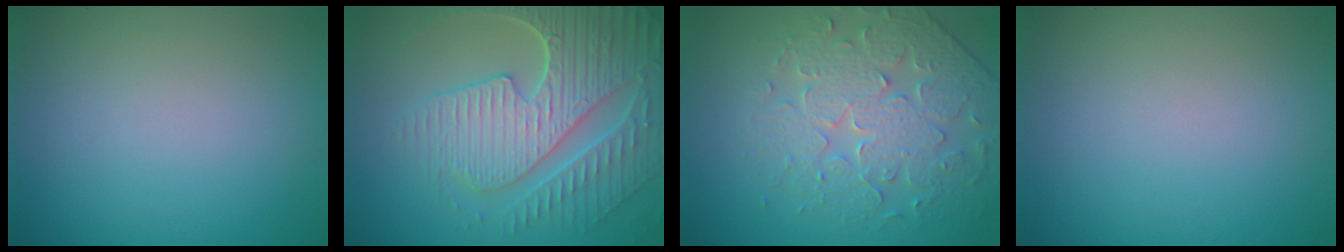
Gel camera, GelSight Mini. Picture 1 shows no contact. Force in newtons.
{"total": 8.4, "press": 6.1, "slide": 5.8}
{"total": 4.6, "press": 4.6, "slide": 0.5}
{"total": 0.0}